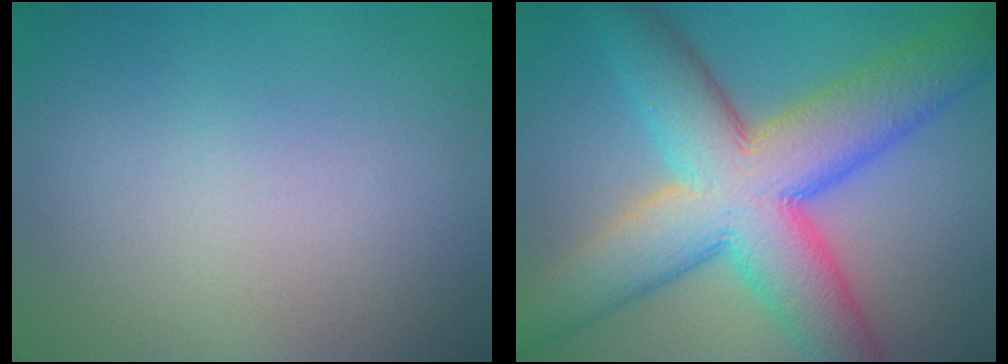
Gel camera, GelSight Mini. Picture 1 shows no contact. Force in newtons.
{"total": 12.5, "press": 12.5, "slide": 0.4}